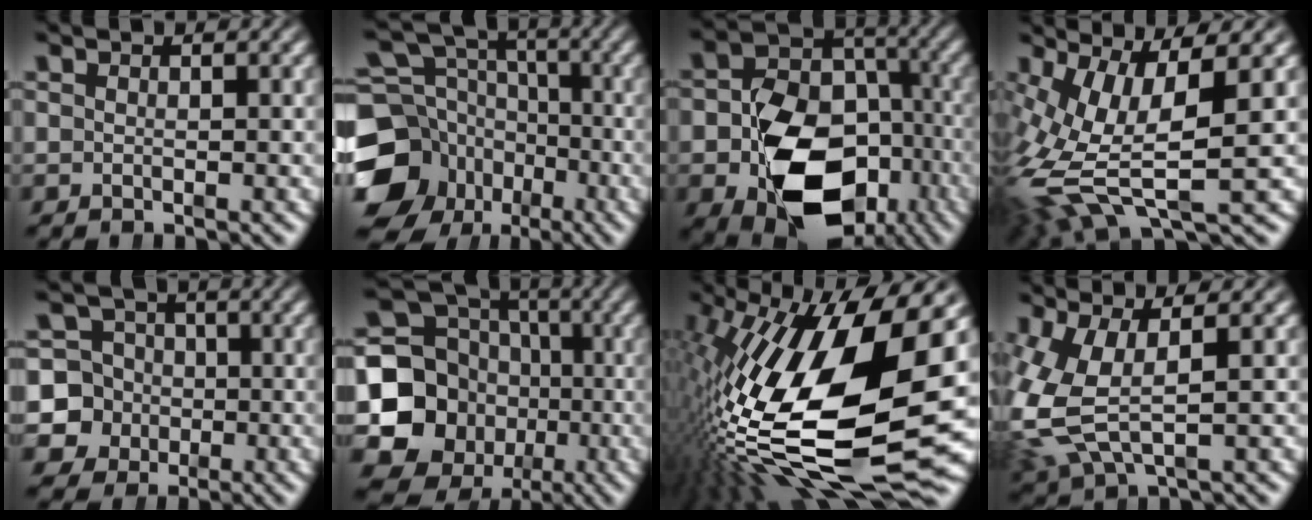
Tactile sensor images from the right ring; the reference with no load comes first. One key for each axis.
{"total": 14.4, "fx": -3.6, "fy": 12.1, "fz": 6.8, "tx": -0.122, "ty": -0.070, "tz": -0.047}
{"total": 14.1, "fx": -4.8, "fy": 9.8, "fz": 9.0, "tx": -0.171, "ty": -0.059, "tz": -0.054}
{"total": 11.6, "fx": -1.0, "fy": 7.3, "fz": 8.9, "tx": -0.197, "ty": -0.038, "tz": 0.000}
{"total": 13.5, "fx": -3.3, "fy": 12.7, "fz": 3.4, "tx": -0.106, "ty": -0.059, "tz": -0.057}
{"total": 18.5, "fx": -1.9, "fy": 16.6, "fz": 8.0, "tx": -0.190, "ty": -0.060, "tz": -0.034}
{"total": 19.1, "fx": -1.5, "fy": 8.7, "fz": 16.9, "tx": -0.286, "ty": -0.031, "tz": 0.003}
{"total": 8.6, "fx": 0.1, "fy": 6.2, "fz": 6.0, "tx": -0.164, "ty": -0.024, "tz": 0.012}